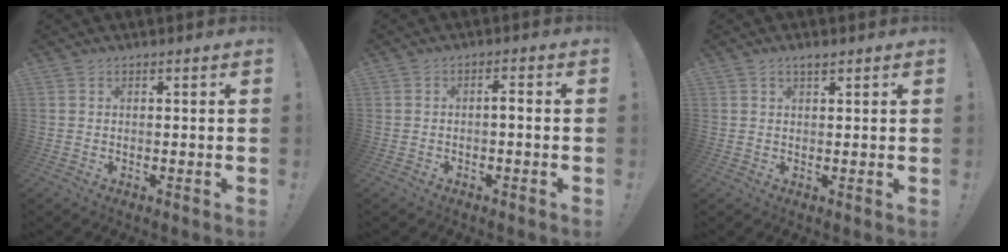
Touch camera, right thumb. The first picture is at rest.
{"total": 2.2, "force": [-0.8, 0.4, 2.0], "torque": [-0.035, 0.005, -0.017]}
{"total": 2.1, "force": [1.5, 0.4, 1.4], "torque": [-0.014, -0.006, 0.024]}